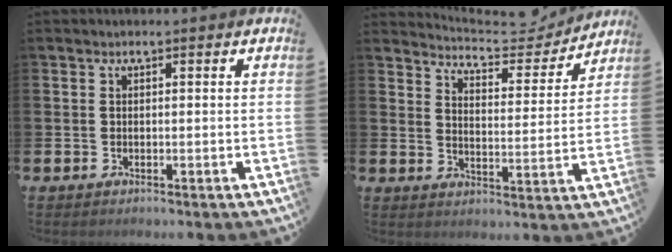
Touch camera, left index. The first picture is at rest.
{"total": 5.6, "force": [5.4, 1.3, 1.0], "torque": [-0.033, -0.042, 0.088]}